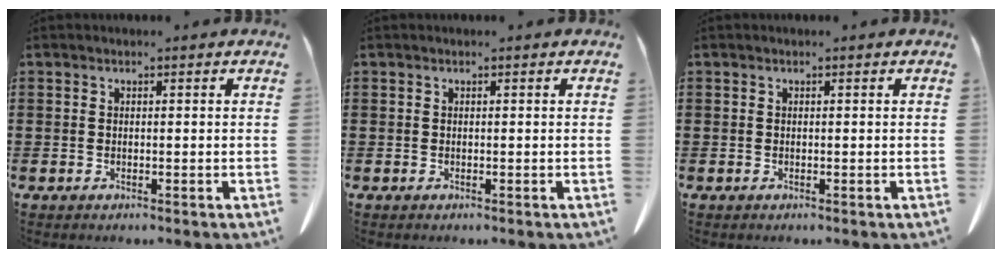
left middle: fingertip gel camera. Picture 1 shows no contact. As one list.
[{"total": 0.0}, {"total": 0.0}]